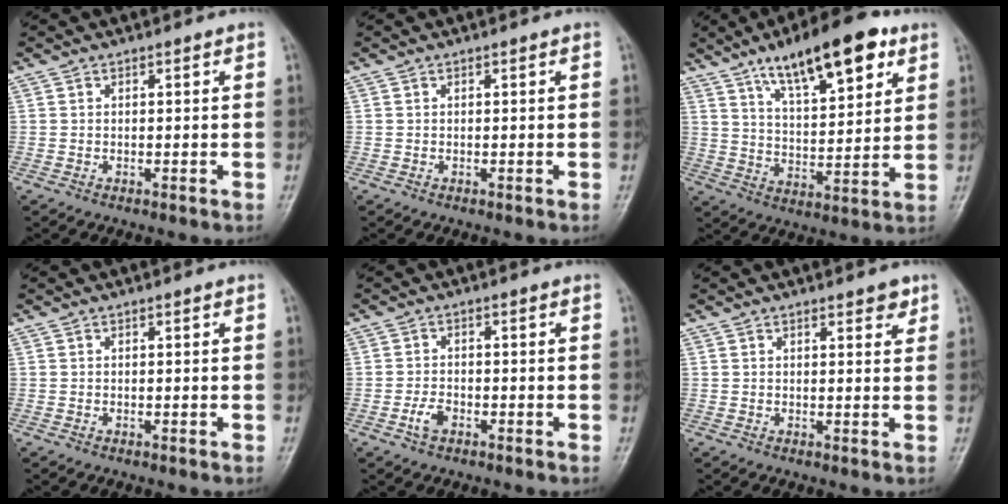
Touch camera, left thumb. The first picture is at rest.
{"total": 0.0}
{"total": 17.3, "force": [10.0, 6.0, 12.8], "torque": [-0.170, -0.037, 0.163]}
{"total": 0.0}
{"total": 2.9, "force": [-1.4, 1.7, 1.9], "torque": [-0.037, 0.009, -0.028]}
{"total": 2.7, "force": [1.8, 1.0, 1.6], "torque": [-0.010, -0.010, 0.022]}